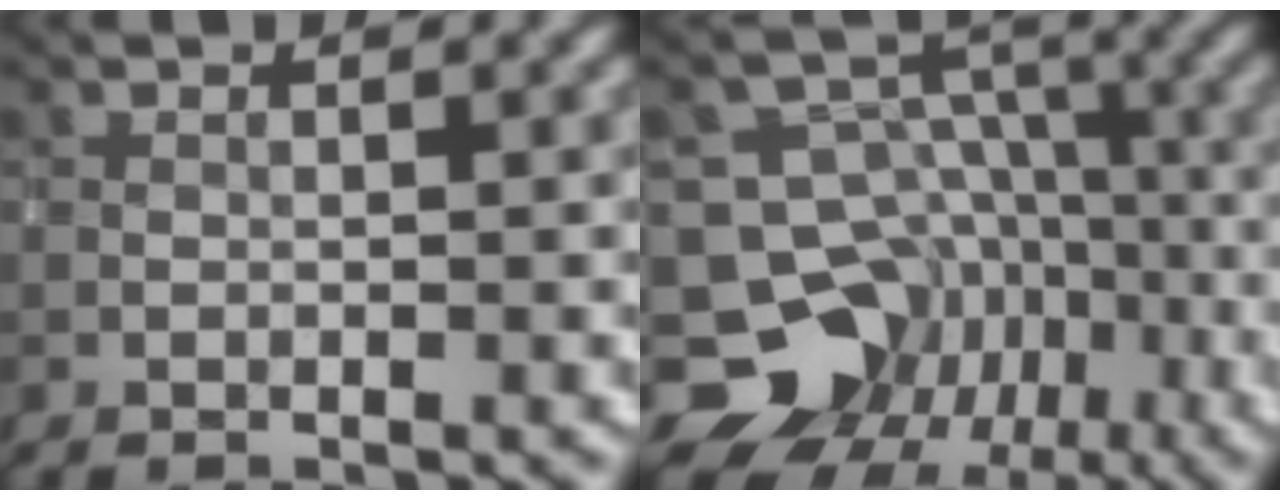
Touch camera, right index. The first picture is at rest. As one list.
[{"total": 12.8, "force": [-7.6, 9.8, 3.4], "torque": [-0.076, 0.005, -0.114]}]